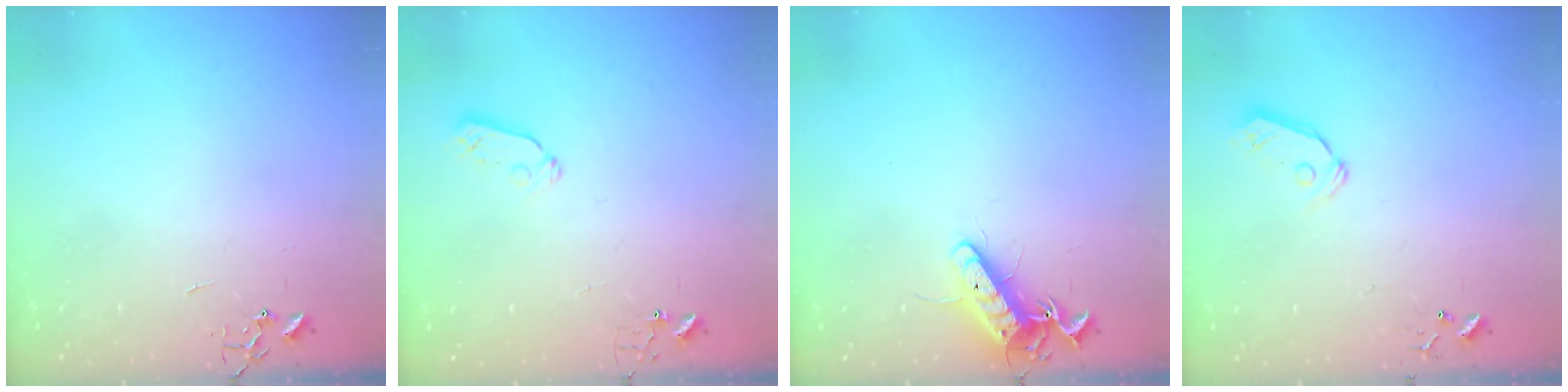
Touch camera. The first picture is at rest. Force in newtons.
{"total": 3.6, "press": 3.5, "slide": 0.5}
{"total": 12.1, "press": 12.1, "slide": 0.9}
{"total": 7.3, "press": 7.2, "slide": 0.8}